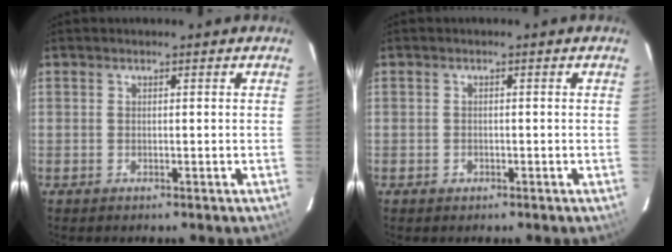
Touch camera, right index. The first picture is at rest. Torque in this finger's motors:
{"motor_torque": [0.07, -0.07, 0.04, 0.01]}